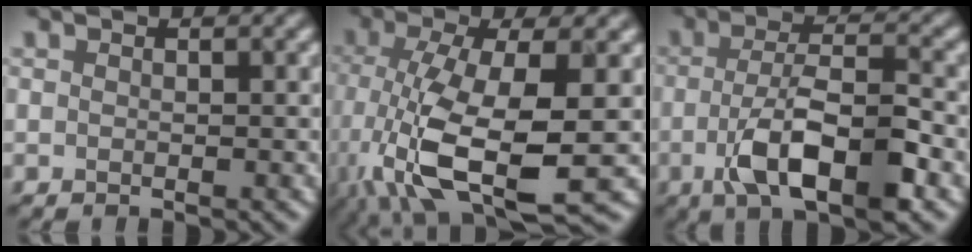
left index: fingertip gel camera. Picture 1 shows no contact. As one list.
[{"total": 11.1, "force": [-3.4, 4.1, 9.8], "torque": [-0.216, -0.032, -0.053]}, {"total": 7.8, "force": [-2.8, 2.6, 6.8], "torque": [-0.129, 0.000, -0.048]}]